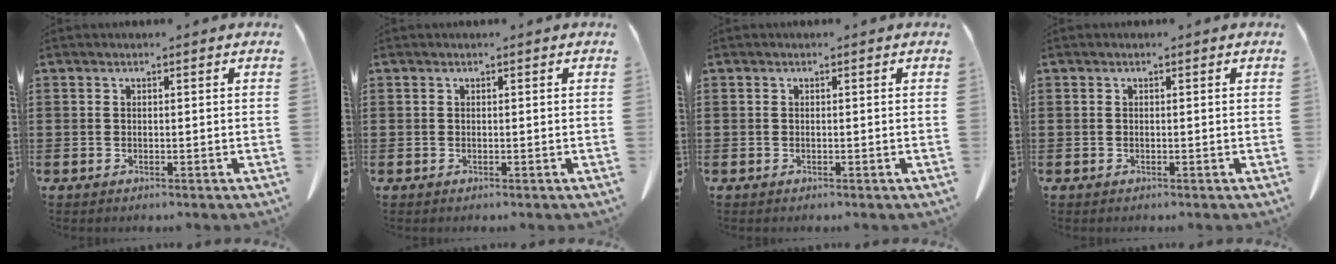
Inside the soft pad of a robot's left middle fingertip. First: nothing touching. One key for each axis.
{"total": 0.0}
{"total": 0.0}
{"total": 0.0}